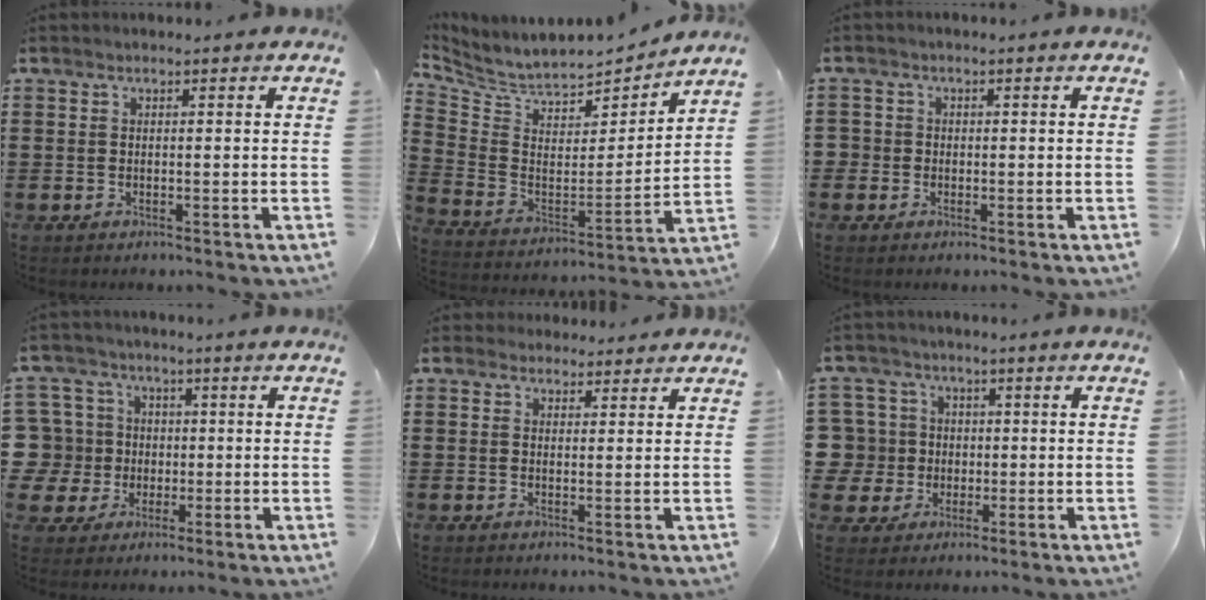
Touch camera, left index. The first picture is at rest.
{"total": 5.4, "force": [5.1, 1.6, 0.8], "torque": [-0.051, -0.045, 0.084]}
{"total": 1.5, "force": [-0.3, 1.5, 0.1], "torque": [-0.009, 0.004, -0.009]}
{"total": 8.4, "force": [0.2, 8.2, 1.9], "torque": [-0.097, 0.011, 0.004]}
{"total": 2.5, "force": [2.0, 1.4, -0.1], "torque": [0.002, 0.003, 0.037]}
{"total": 7.4, "force": [0.1, 7.2, 1.3], "torque": [-0.077, 0.010, 0.002]}